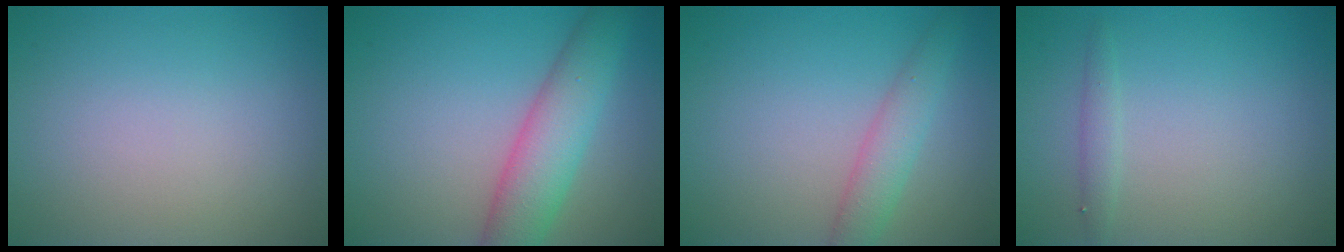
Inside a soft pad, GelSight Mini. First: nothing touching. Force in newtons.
{"total": 5.6, "press": 5.6, "slide": 0.1}
{"total": 2.8, "press": 2.8, "slide": 0.1}
{"total": 1.0, "press": 1.0, "slide": 0.1}